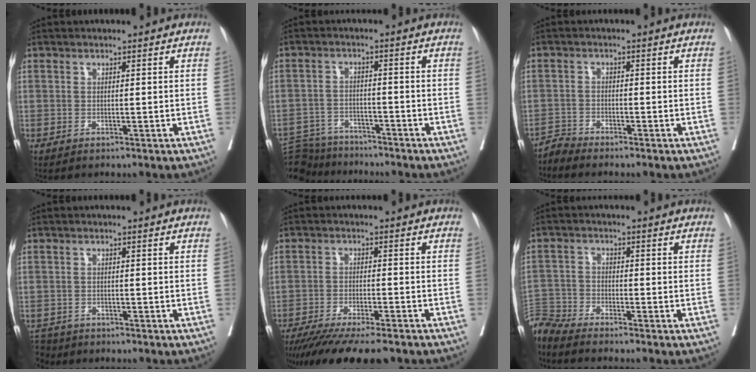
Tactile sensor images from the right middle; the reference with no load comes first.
{"total": 8.6, "force": [-8.4, 1.6, 0.6], "torque": [-0.010, 0.007, -0.139]}
{"total": 2.1, "force": [-2.0, -0.2, -0.8], "torque": [0.022, -0.012, -0.041]}
{"total": 3.8, "force": [-3.5, 1.6, -0.3], "torque": [0.005, -0.007, -0.063]}
{"total": 14.1, "force": [-11.7, 1.8, 7.7], "torque": [-0.119, -0.032, -0.178]}
{"total": 5.7, "force": [-5.6, -1.1, 0.1], "torque": [-0.006, -0.009, -0.111]}